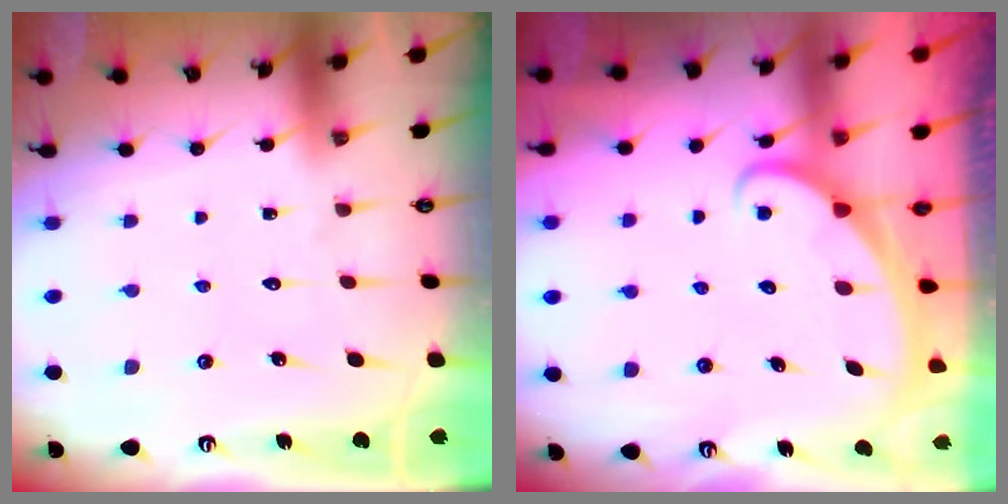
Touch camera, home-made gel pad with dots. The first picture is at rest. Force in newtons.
{"total": 2.5, "press": 2.5, "slide": 0.3}